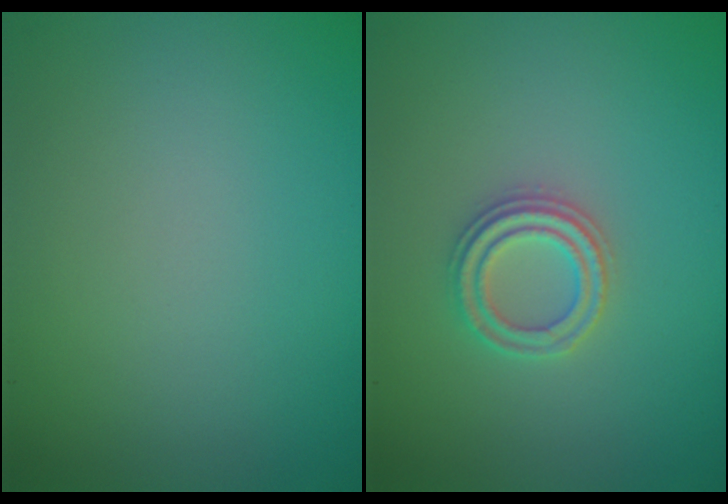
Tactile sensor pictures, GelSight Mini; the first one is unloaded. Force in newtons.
{"total": 2.3, "press": 2.3, "slide": 0.2}